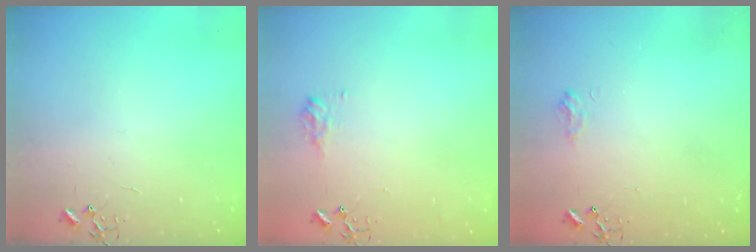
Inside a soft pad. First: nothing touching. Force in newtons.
{"total": 8.0, "press": 8.0, "slide": 0.4}
{"total": 6.9, "press": 6.9, "slide": 0.7}